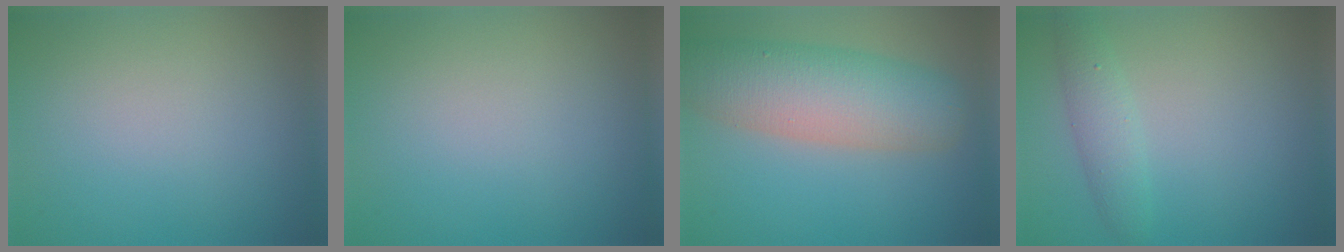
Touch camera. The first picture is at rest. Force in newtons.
{"total": 0.0}
{"total": 7.8, "press": 7.8, "slide": 0.5}
{"total": 2.4, "press": 2.4, "slide": 0.1}